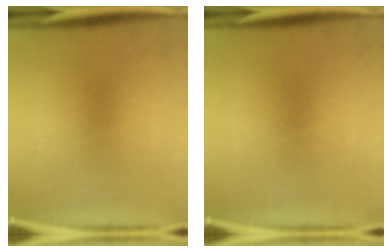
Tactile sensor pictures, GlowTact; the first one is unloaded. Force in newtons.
{"total": 0.0}